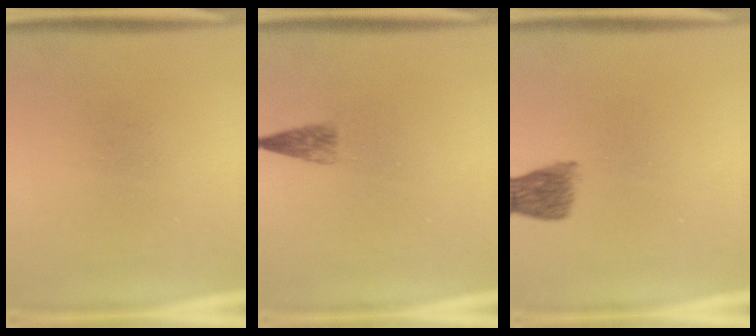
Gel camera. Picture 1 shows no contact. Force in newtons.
{"total": 2.0}
{"total": 4.7}